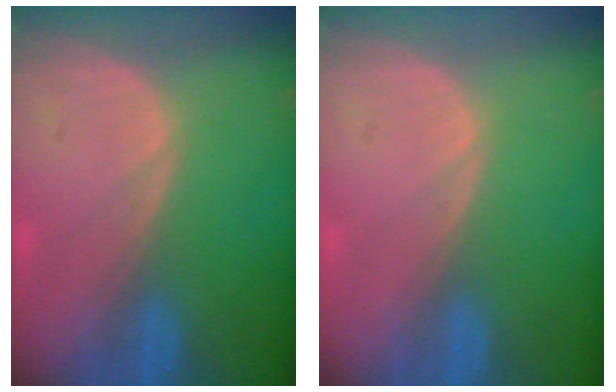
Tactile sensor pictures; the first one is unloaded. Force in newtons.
{"total": 0.0}